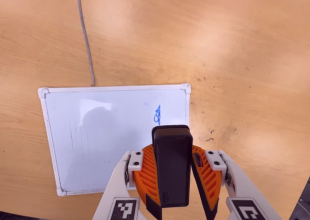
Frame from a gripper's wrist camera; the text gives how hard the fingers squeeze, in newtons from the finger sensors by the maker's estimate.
{"total": 8.5, "left": 8.8, "right": 8.3}